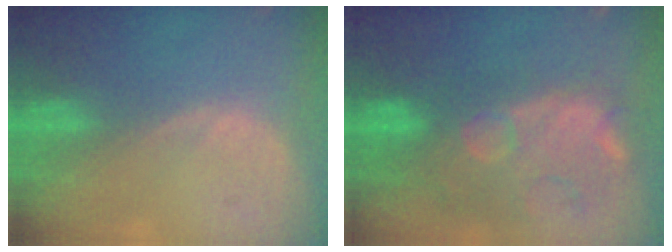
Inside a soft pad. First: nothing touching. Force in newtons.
{"total": 12.5, "press": 11.2, "slide": 5.4}